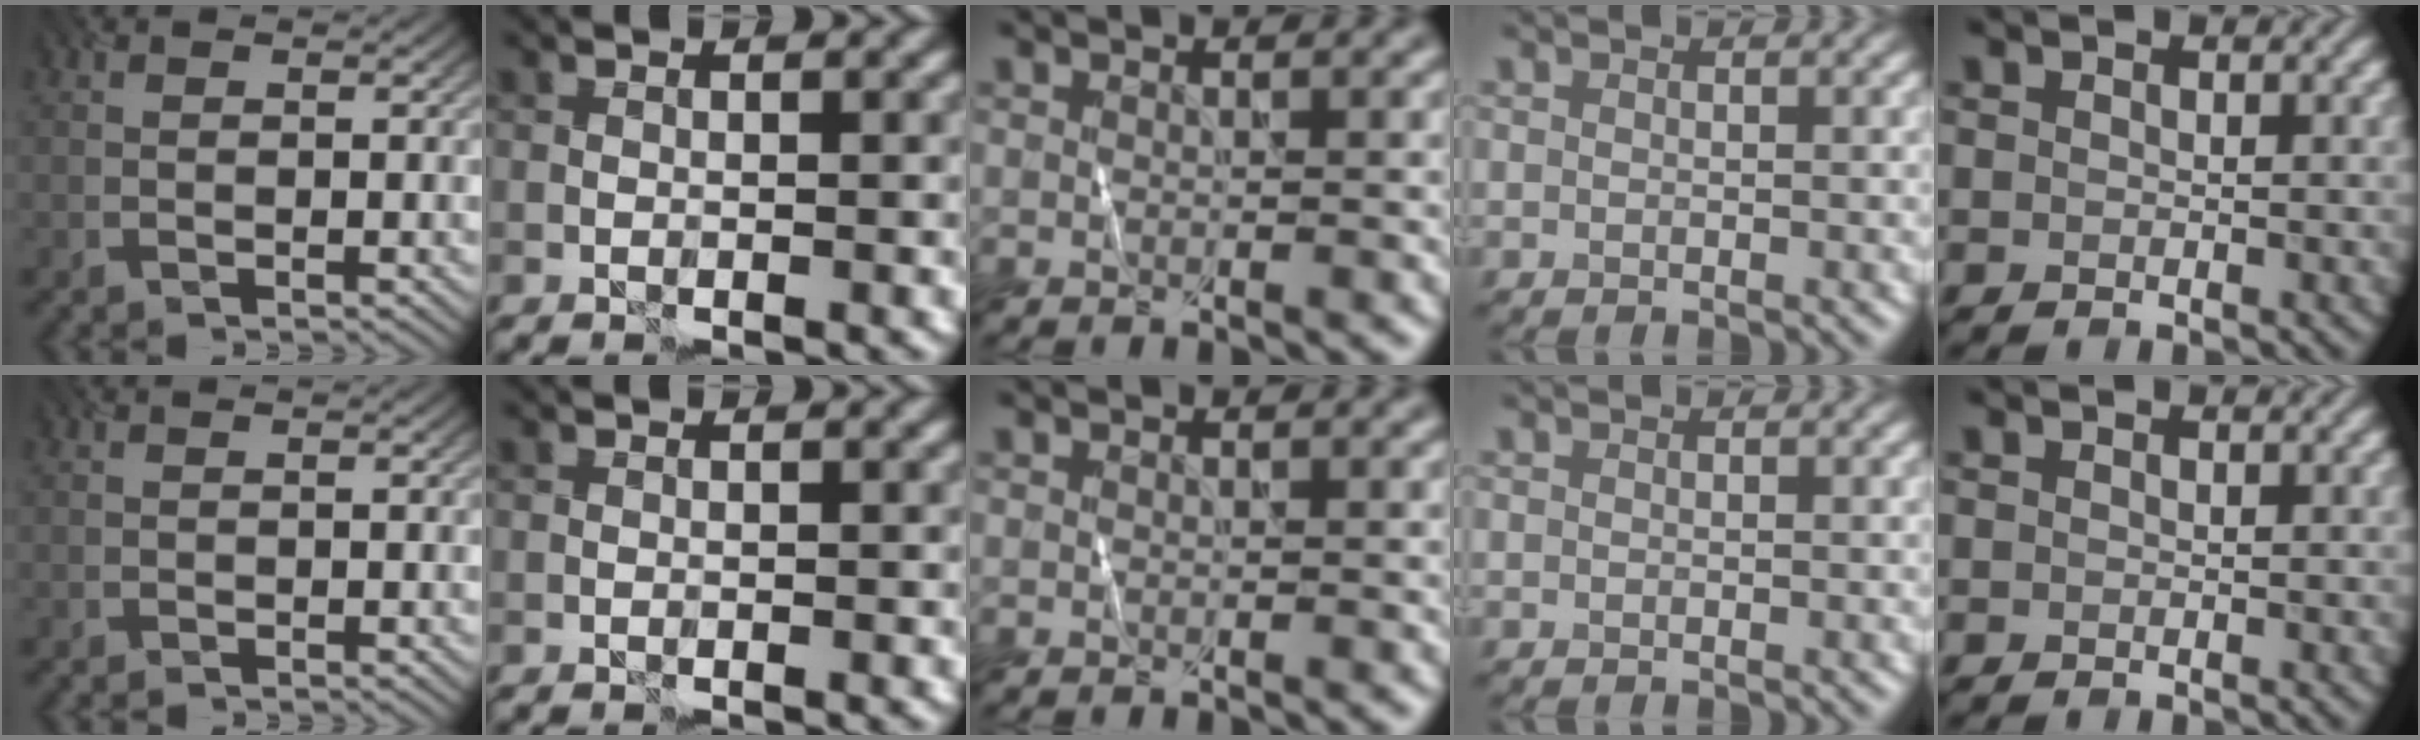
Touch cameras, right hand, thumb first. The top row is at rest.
{}